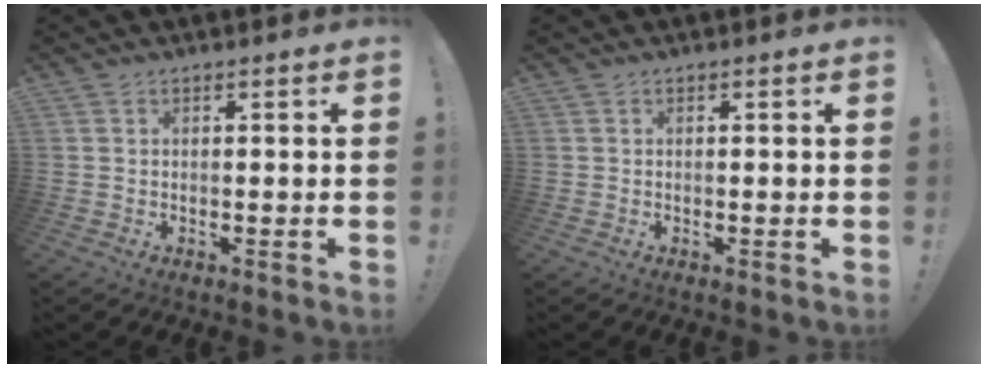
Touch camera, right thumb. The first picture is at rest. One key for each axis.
{"total": 0.0}